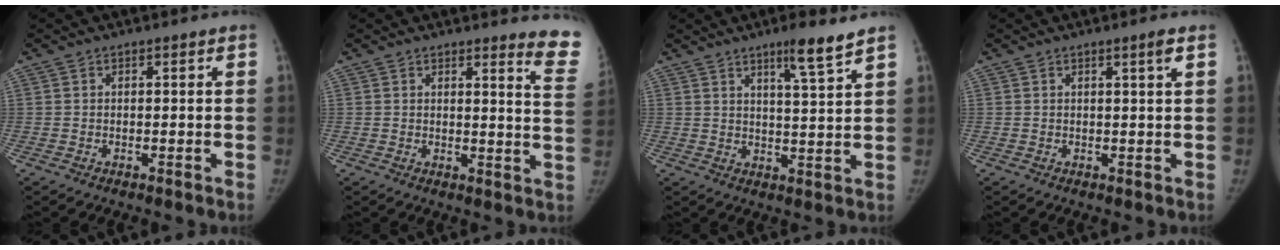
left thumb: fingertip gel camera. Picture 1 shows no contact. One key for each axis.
{"total": 8.4, "fx": 8.0, "fy": 0.4, "fz": 2.4, "tx": -0.002, "ty": -0.097, "tz": 0.063}
{"total": 6.7, "fx": 4.7, "fy": 0.1, "fz": 4.7, "tx": -0.066, "ty": -0.032, "tz": 0.074}
{"total": 1.5, "fx": 0.7, "fy": -0.3, "fz": 1.2, "tx": -0.018, "ty": -0.006, "tz": 0.013}